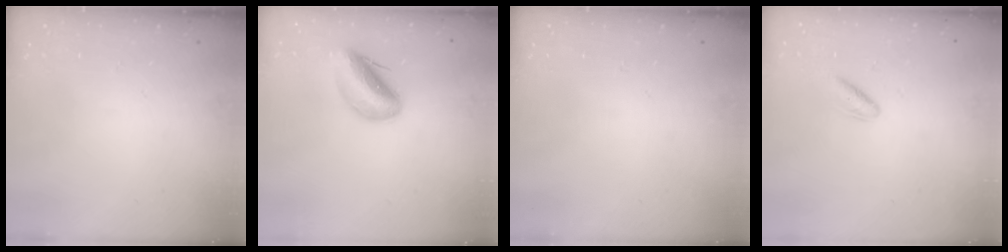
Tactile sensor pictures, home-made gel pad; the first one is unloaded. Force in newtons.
{"total": 8.9, "press": 8.4, "slide": 2.7}
{"total": 0.0}
{"total": 3.2, "press": 3.0, "slide": 1.2}